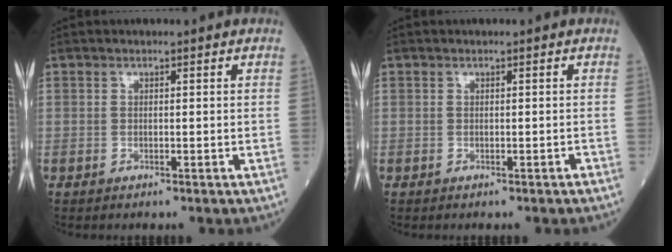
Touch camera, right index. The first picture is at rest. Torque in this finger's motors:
{"motor_torque": [0.00, 0.00, 0.00, 0.01]}